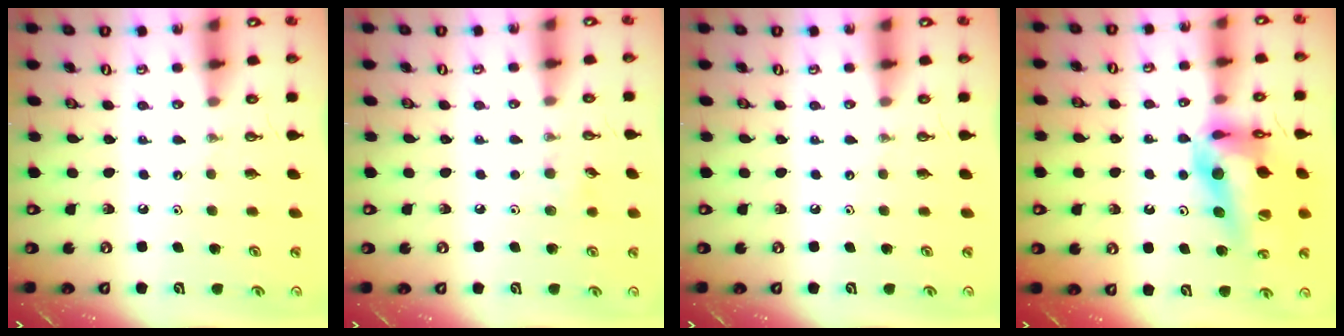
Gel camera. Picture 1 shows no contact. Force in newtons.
{"total": 5.4, "press": 5.2, "slide": 1.4}
{"total": 0.0}
{"total": 18.8, "press": 18.7, "slide": 1.7}